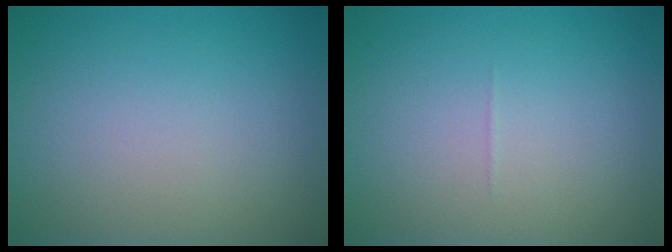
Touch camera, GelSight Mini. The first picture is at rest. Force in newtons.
{"total": 0.0}